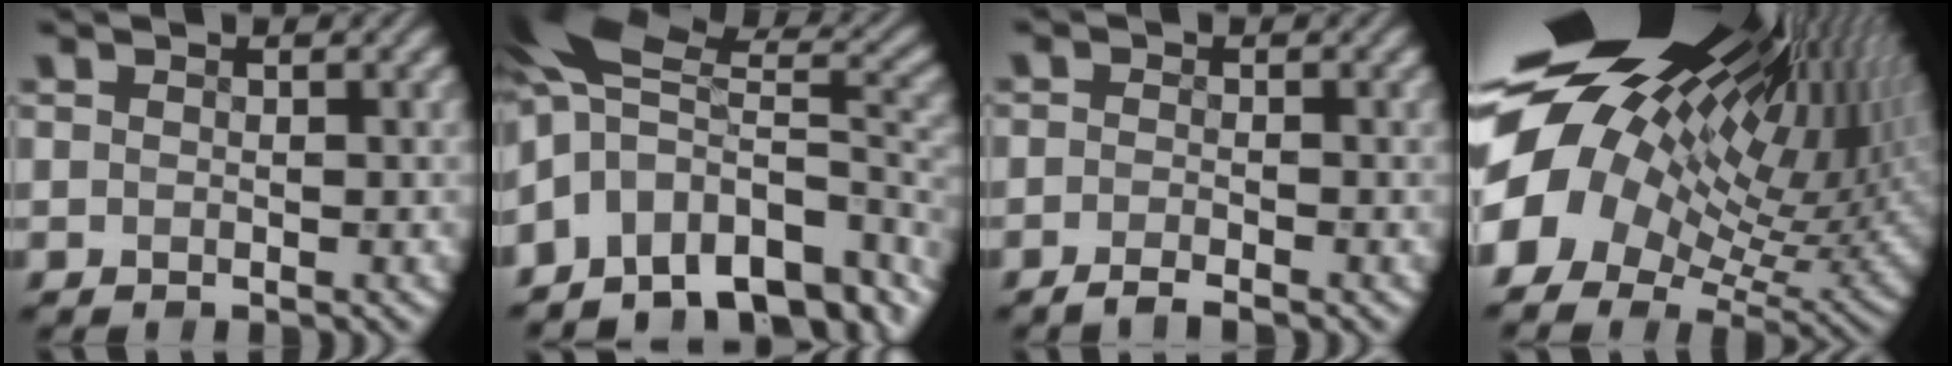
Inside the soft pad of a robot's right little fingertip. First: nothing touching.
{"total": 13.0, "force": [-5.3, 8.0, 8.8], "torque": [-0.170, 0.004, -0.071]}
{"total": 1.7, "force": [-1.4, 0.1, 0.9], "torque": [-0.023, 0.000, -0.031]}
{"total": 19.7, "force": [5.5, 11.0, 15.3], "torque": [-0.252, 0.009, 0.109]}